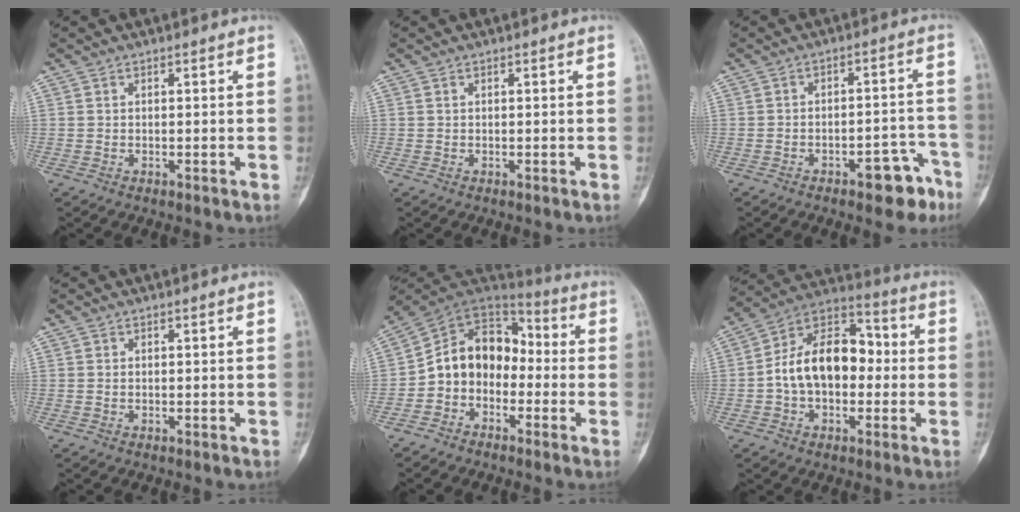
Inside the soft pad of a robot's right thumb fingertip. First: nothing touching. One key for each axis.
{"total": 0.0}
{"total": 7.7, "fx": -4.8, "fy": 3.5, "fz": 4.9, "tx": -0.033, "ty": 0.042, "tz": -0.059}
{"total": 0.0}
{"total": 12.8, "fx": -2.6, "fy": 10.1, "fz": 7.4, "tx": -0.089, "ty": 0.063, "tz": -0.064}
{"total": 15.8, "fx": -0.8, "fy": 10.5, "fz": 11.8, "tx": -0.166, "ty": 0.044, "tz": -0.026}